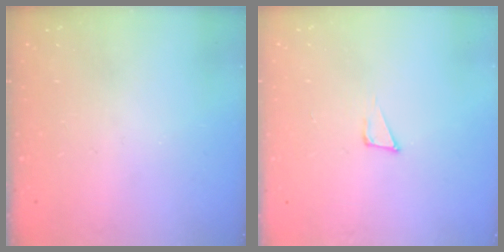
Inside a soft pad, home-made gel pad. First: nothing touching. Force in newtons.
{"total": 5.0, "press": 4.9, "slide": 0.8}